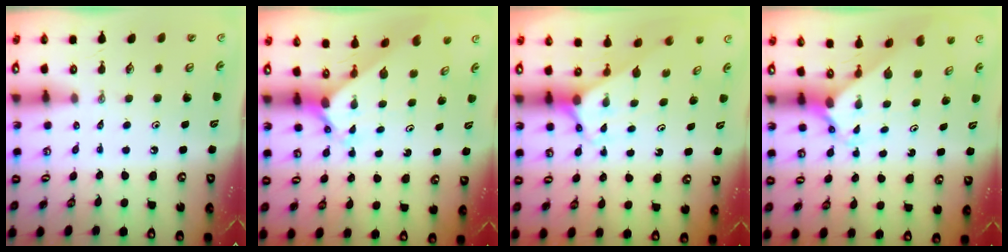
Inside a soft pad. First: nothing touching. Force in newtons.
{"total": 2.4, "press": 2.4, "slide": 0.2}
{"total": 2.9, "press": 2.9, "slide": 0.2}
{"total": 2.4, "press": 2.4, "slide": 0.2}